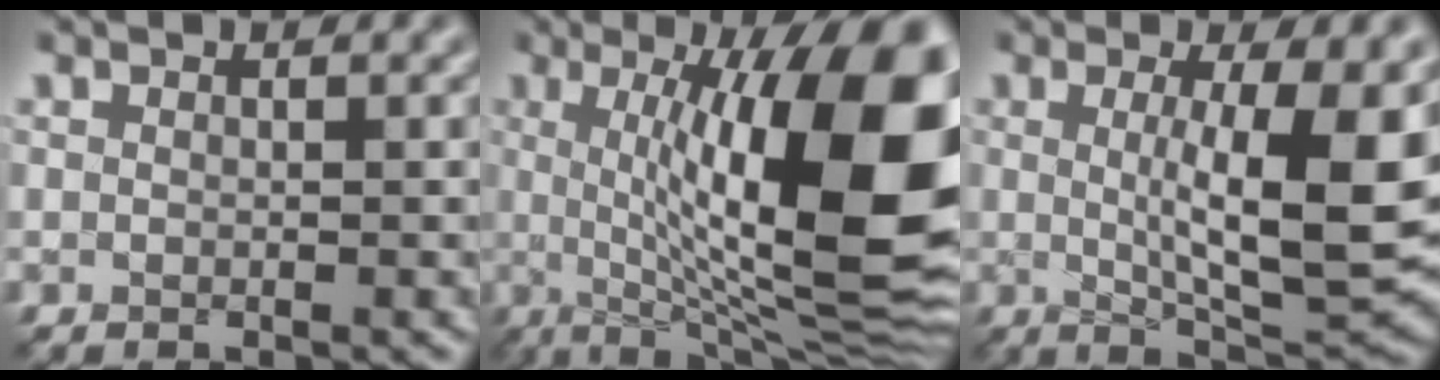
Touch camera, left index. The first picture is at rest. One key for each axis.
{"total": 16.6, "fx": 2.1, "fy": 4.4, "fz": 15.9, "tx": -0.205, "ty": 0.004, "tz": 0.031}
{"total": 9.6, "fx": 0.7, "fy": 2.4, "fz": 9.3, "tx": -0.136, "ty": -0.021, "tz": 0.020}